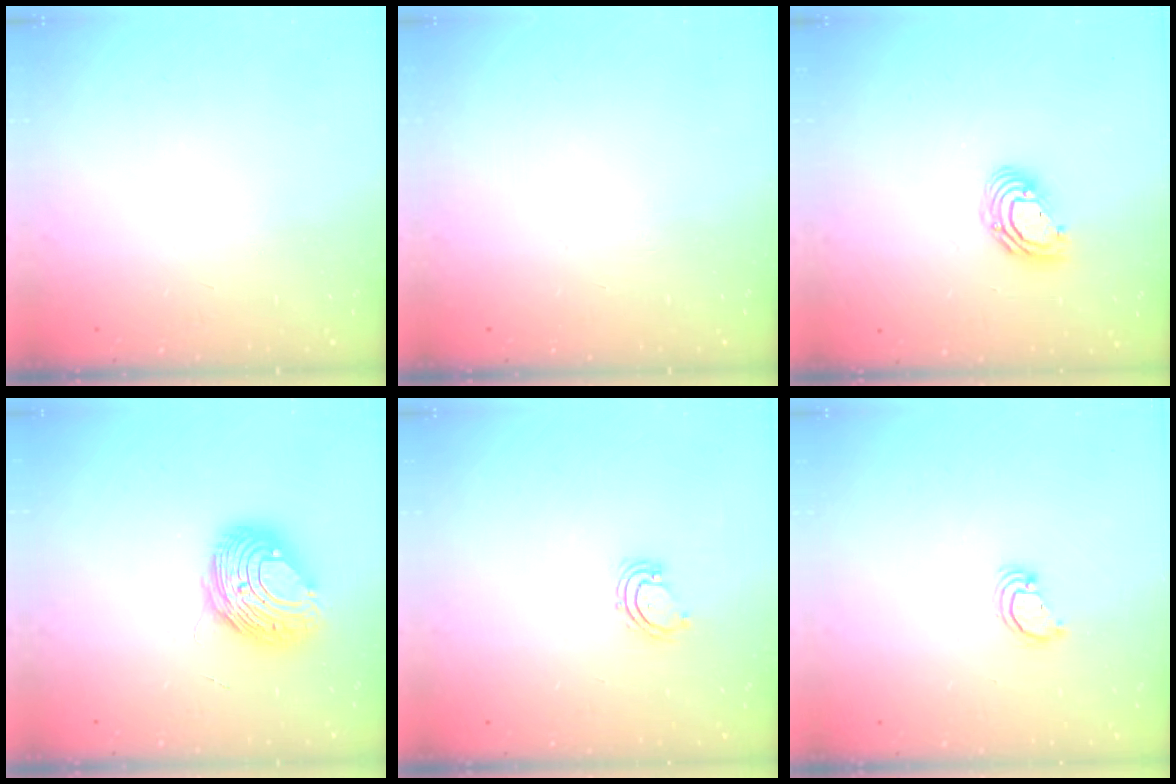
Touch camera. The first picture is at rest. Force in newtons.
{"total": 0.0}
{"total": 8.1, "press": 8.0, "slide": 1.4}
{"total": 10.5, "press": 10.5, "slide": 1.3}
{"total": 2.9, "press": 2.9, "slide": 0.4}
{"total": 2.8, "press": 2.8, "slide": 0.2}